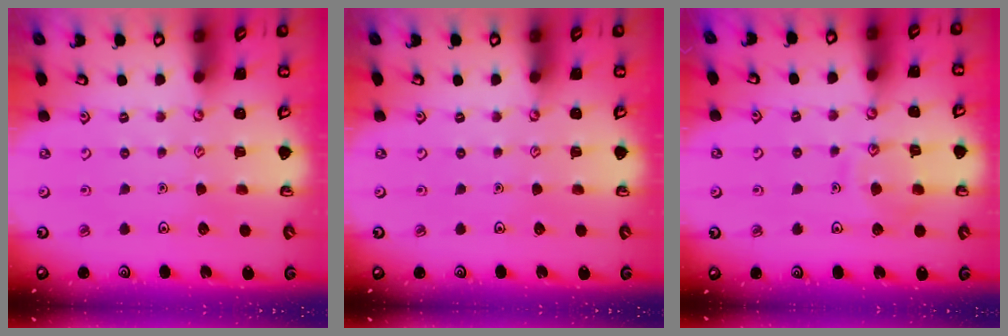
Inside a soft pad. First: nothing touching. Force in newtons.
{"total": 0.0}
{"total": 9.4, "press": 9.4, "slide": 0.8}